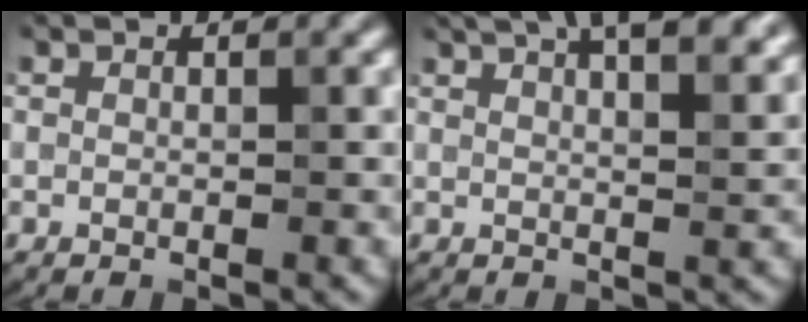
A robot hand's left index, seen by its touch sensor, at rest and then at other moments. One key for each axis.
{"total": 10.6, "fx": 6.7, "fy": 4.3, "fz": 7.0, "tx": -0.055, "ty": 0.053, "tz": 0.058}